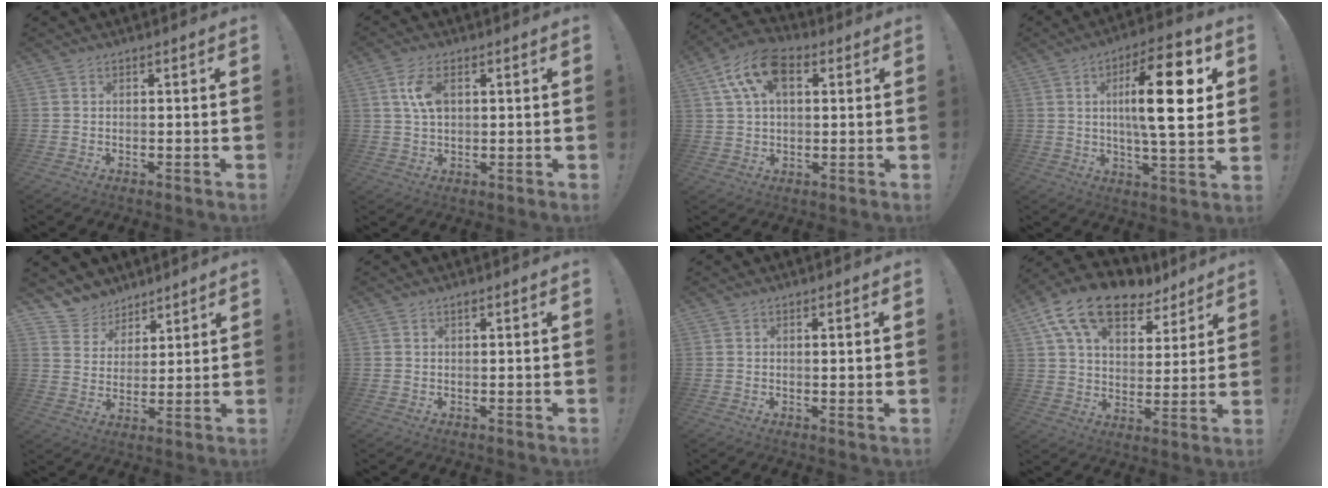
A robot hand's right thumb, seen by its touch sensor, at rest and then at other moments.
{"total": 7.1, "force": [1.9, 3.8, 5.6], "torque": [-0.106, 0.001, 0.034]}
{"total": 13.1, "force": [5.3, 8.2, 8.7], "torque": [-0.156, -0.003, 0.100]}
{"total": 18.4, "force": [4.0, 4.6, 17.4], "torque": [-0.269, -0.003, 0.046]}
{"total": 8.1, "force": [6.6, 4.7, 0.1], "torque": [-0.013, -0.058, 0.131]}
{"total": 0.6, "force": [0.4, 0.3, 0.4], "torque": [-0.016, 0.004, 0.010]}
{"total": 1.6, "force": [0.4, -0.4, 1.5], "torque": [-0.019, -0.006, 0.003]}
{"total": 16.3, "force": [10.4, 8.7, 9.1], "torque": [-0.154, -0.062, 0.187]}